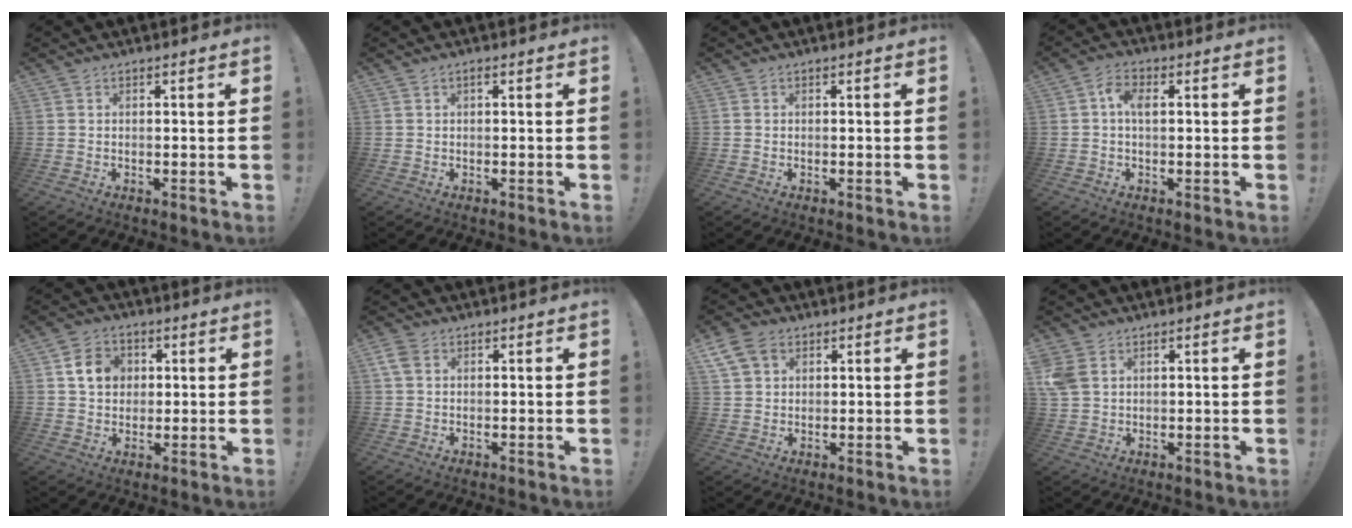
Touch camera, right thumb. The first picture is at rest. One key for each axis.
{"total": 0.5, "fx": 0.2, "fy": 0.3, "fz": 0.4, "tx": -0.011, "ty": 0.002, "tz": 0.004}
{"total": 0.0}
{"total": 4.6, "fx": 0.8, "fy": 2.4, "fz": 3.9, "tx": -0.068, "ty": 0.009, "tz": 0.012}
{"total": 9.0, "fx": 2.6, "fy": 7.6, "fz": 4.2, "tx": -0.061, "ty": 0.002, "tz": 0.053}
{"total": 4.1, "fx": 1.5, "fy": 2.8, "fz": 2.5, "tx": -0.052, "ty": 0.001, "tz": 0.030}
{"total": 8.2, "fx": 4.2, "fy": 5.9, "fz": 3.9, "tx": -0.063, "ty": -0.010, "tz": 0.086}
{"total": 5.9, "fx": 2.5, "fy": 4.2, "fz": 3.3, "tx": -0.069, "ty": -0.005, "tz": 0.050}